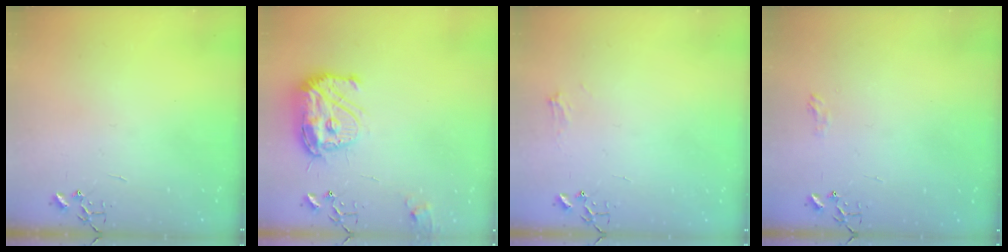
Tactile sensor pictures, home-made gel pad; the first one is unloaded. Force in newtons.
{"total": 16.6, "press": 16.5, "slide": 1.6}
{"total": 5.3, "press": 5.3, "slide": 0.6}
{"total": 6.3, "press": 6.3, "slide": 0.8}